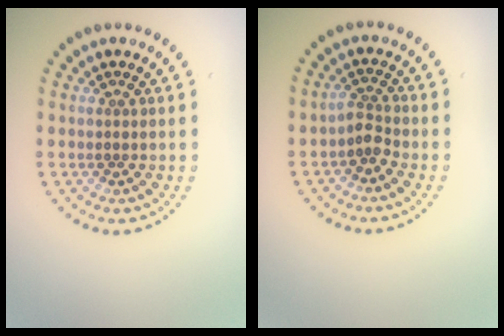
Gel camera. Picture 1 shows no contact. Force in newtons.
{"total": 1.8, "press": 1.3, "slide": 1.3}